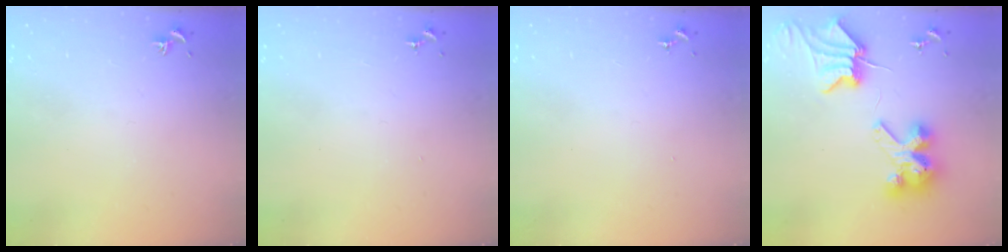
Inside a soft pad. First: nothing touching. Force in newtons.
{"total": 0.0}
{"total": 0.0}
{"total": 10.9, "press": 10.8, "slide": 1.6}